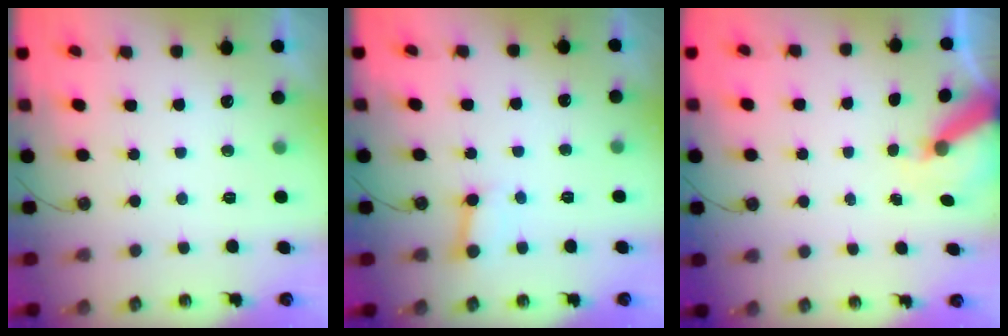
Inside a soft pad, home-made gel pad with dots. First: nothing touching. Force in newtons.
{"total": 3.3, "press": 3.3, "slide": 0.2}
{"total": 6.5, "press": 6.5, "slide": 0.4}